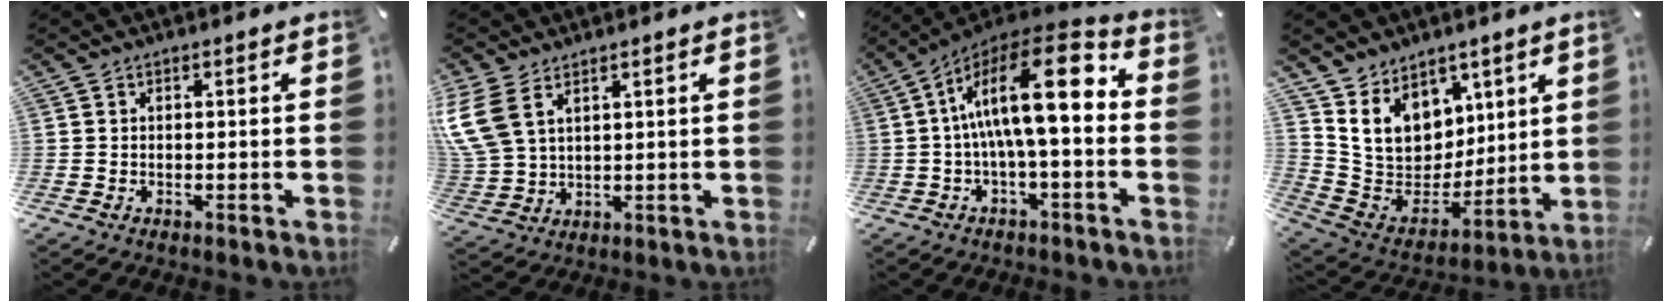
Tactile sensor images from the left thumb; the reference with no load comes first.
{"total": 8.9, "force": [5.0, 5.5, 5.0], "torque": [-0.134, -0.015, 0.094]}
{"total": 19.5, "force": [2.4, 6.9, 18.1], "torque": [-0.313, -0.015, 0.036]}
{"total": 13.8, "force": [6.3, 11.5, 4.4], "torque": [-0.080, -0.047, 0.139]}